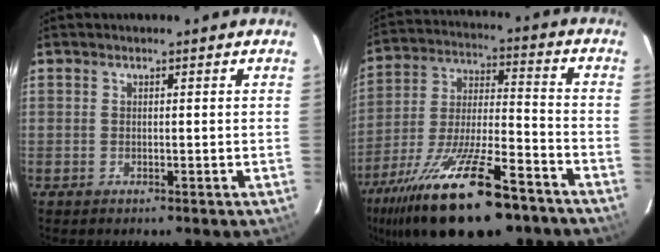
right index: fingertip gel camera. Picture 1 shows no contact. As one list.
[{"total": 25.1, "force": [-17.0, 7.2, 16.9], "torque": [-0.322, -0.045, -0.275]}]